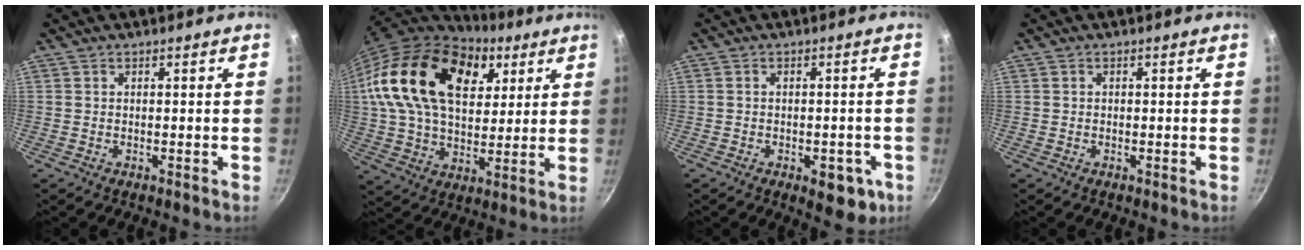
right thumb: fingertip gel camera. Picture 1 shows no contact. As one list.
[{"total": 26.1, "force": [9.7, 16.2, 18.0], "torque": [-0.299, -0.006, 0.163]}, {"total": 7.2, "force": [-2.9, 3.7, 5.4], "torque": [-0.040, 0.016, -0.028]}, {"total": 0.0}]